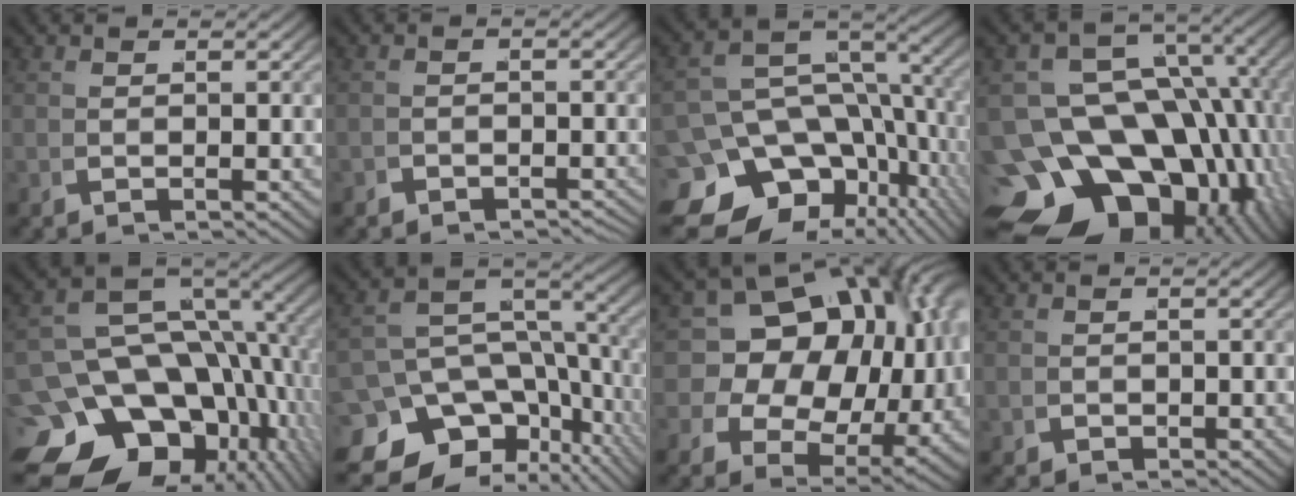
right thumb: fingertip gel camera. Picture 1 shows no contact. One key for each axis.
{"total": 2.2, "fx": -2.1, "fy": 0.3, "fz": -0.2, "tx": 0.018, "ty": 0.001, "tz": -0.041}
{"total": 16.4, "fx": -5.5, "fy": 11.7, "fz": 10.0, "tx": -0.170, "ty": -0.052, "tz": -0.076}
{"total": 24.8, "fx": -8.6, "fy": 18.1, "fz": 14.6, "tx": -0.268, "ty": -0.098, "tz": -0.118}
{"total": 17.6, "fx": -4.8, "fy": 12.3, "fz": 11.6, "tx": -0.200, "ty": -0.057, "tz": -0.061}
{"total": 13.0, "fx": -4.7, "fy": 9.1, "fz": 8.0, "tx": -0.135, "ty": -0.053, "tz": -0.057}
{"total": 17.6, "fx": 1.1, "fy": 12.3, "fz": 12.5, "tx": -0.219, "ty": -0.034, "tz": 0.015}
{"total": 1.4, "fx": -0.4, "fy": 1.2, "fz": 0.6, "tx": -0.012, "ty": -0.011, "tz": 0.002}